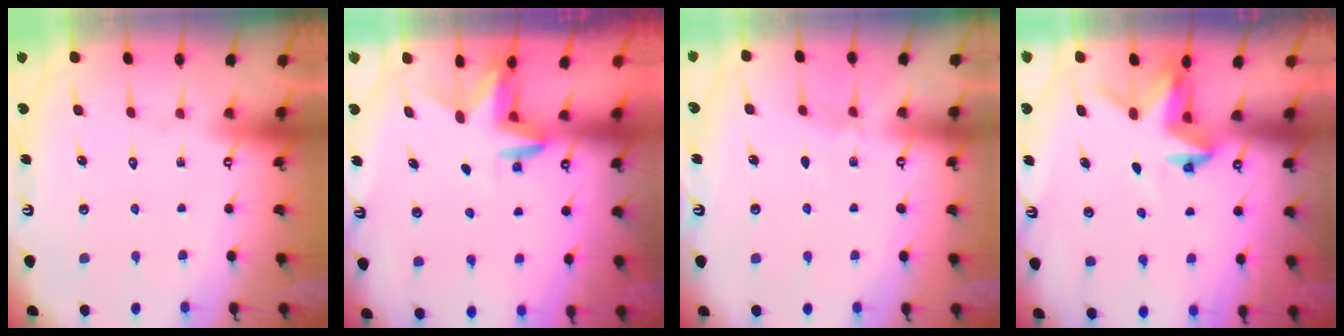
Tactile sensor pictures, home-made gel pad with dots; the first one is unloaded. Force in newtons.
{"total": 3.2, "press": 3.2, "slide": 0.3}
{"total": 3.0, "press": 3.0, "slide": 0.5}
{"total": 3.0, "press": 3.0, "slide": 0.0}